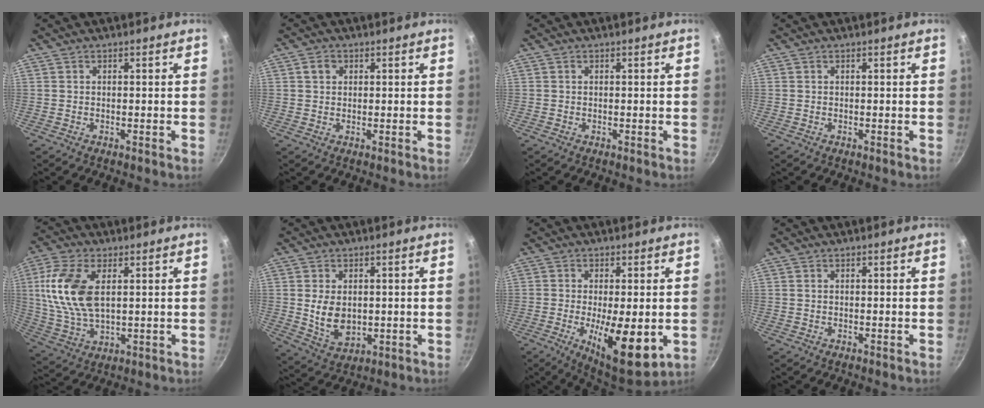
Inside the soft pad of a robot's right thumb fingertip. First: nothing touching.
{"total": 2.2, "force": [0.7, 1.8, 1.0], "torque": [-0.008, 0.004, 0.010]}
{"total": 0.0}
{"total": 0.0}
{"total": 14.1, "force": [3.1, 7.6, 11.5], "torque": [-0.231, -0.004, 0.063]}
{"total": 8.0, "force": [0.6, 5.4, 5.9], "torque": [-0.098, -0.016, 0.024]}
{"total": 13.0, "force": [-2.5, 4.3, 12.0], "torque": [-0.182, -0.008, -0.030]}
{"total": 0.0}